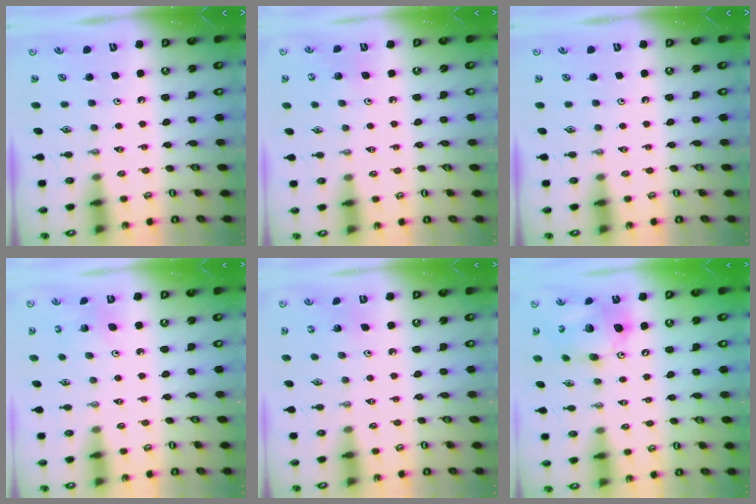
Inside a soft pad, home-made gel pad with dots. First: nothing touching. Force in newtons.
{"total": 5.0, "press": 4.9, "slide": 1.2}
{"total": 0.0}
{"total": 3.0, "press": 3.0, "slide": 0.1}
{"total": 3.2, "press": 3.2, "slide": 0.2}
{"total": 16.2, "press": 16.0, "slide": 2.5}